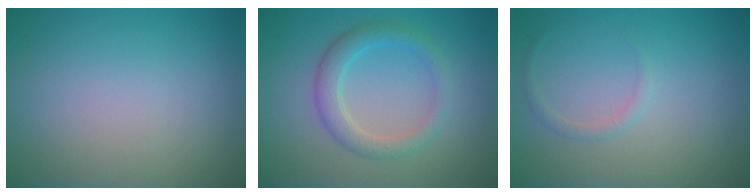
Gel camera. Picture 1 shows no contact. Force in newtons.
{"total": 3.0, "press": 3.0, "slide": 0.2}
{"total": 0.8, "press": 0.8, "slide": 0.1}